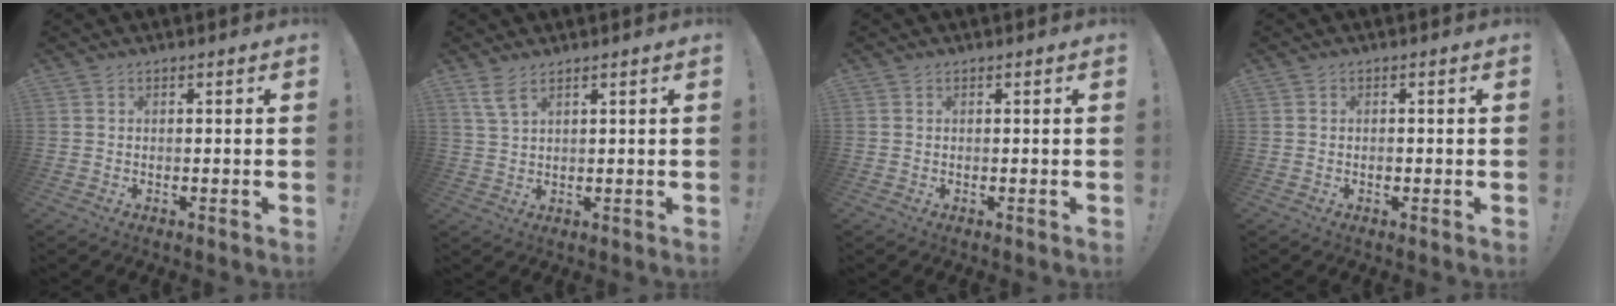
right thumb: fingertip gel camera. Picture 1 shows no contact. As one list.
[{"total": 4.6, "force": [3.1, 1.0, 3.3], "torque": [-0.071, -0.008, 0.057]}, {"total": 0.0}, {"total": 1.0, "force": [-0.6, 0.6, 0.5], "torque": [-0.008, 0.003, -0.012]}]